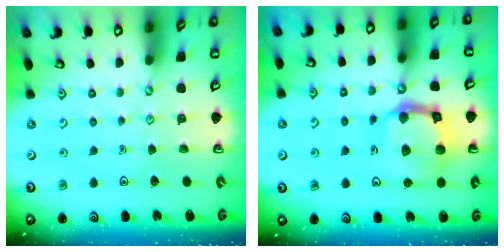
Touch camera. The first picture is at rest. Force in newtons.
{"total": 14.9, "press": 14.8, "slide": 1.6}